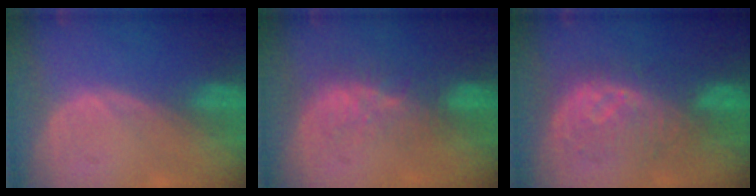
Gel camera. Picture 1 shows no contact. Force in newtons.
{"total": 5.7, "press": 5.3, "slide": 2.0}
{"total": 8.4, "press": 8.4, "slide": 1.0}